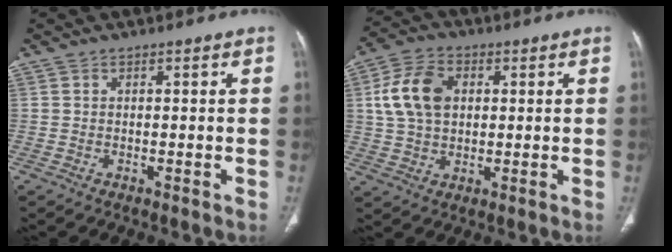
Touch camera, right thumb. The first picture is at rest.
{"total": 10.9, "force": [2.2, 7.5, 7.6], "torque": [-0.140, 0.010, 0.039]}